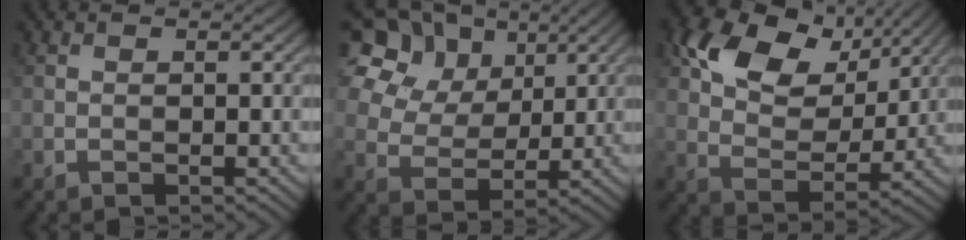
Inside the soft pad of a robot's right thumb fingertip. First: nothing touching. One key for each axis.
{"total": 17.1, "fx": 8.7, "fy": 12.2, "fz": 8.3, "tx": -0.238, "ty": 0.048, "tz": 0.196}
{"total": 12.0, "fx": 5.8, "fy": 7.6, "fz": 7.3, "tx": -0.150, "ty": 0.007, "tz": 0.104}